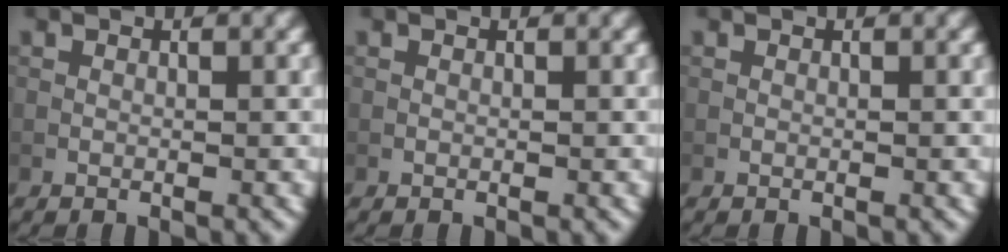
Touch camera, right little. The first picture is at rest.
{"total": 0.0}
{"total": 0.0}